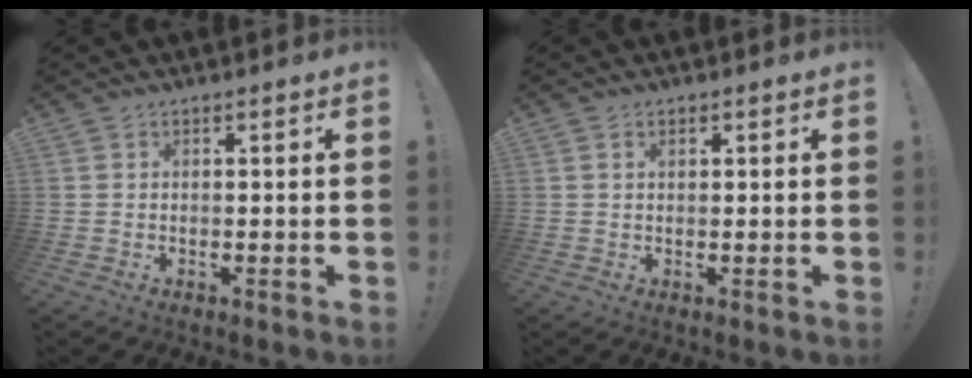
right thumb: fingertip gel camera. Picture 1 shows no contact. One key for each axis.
{"total": 1.2, "fx": 0.6, "fy": 0.7, "fz": 0.8, "tx": -0.017, "ty": 0.003, "tz": 0.011}